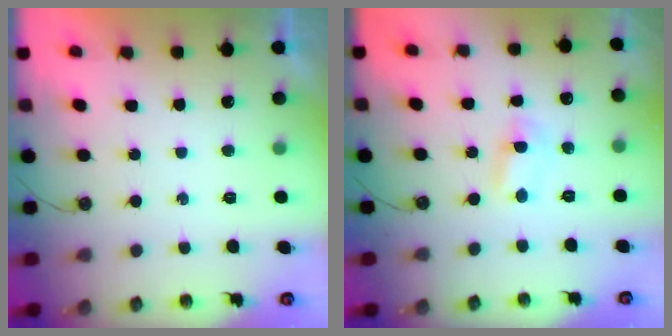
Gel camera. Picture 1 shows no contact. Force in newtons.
{"total": 1.6, "press": 1.6, "slide": 0.2}